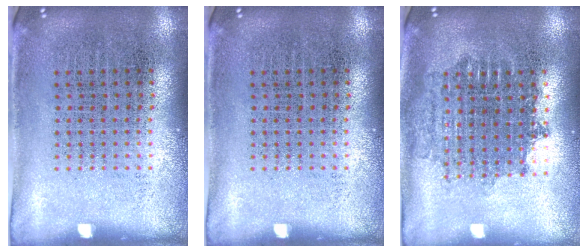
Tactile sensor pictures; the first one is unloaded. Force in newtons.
{"total": 0.0}
{"total": 1.7, "press": 1.4, "slide": 1.0}